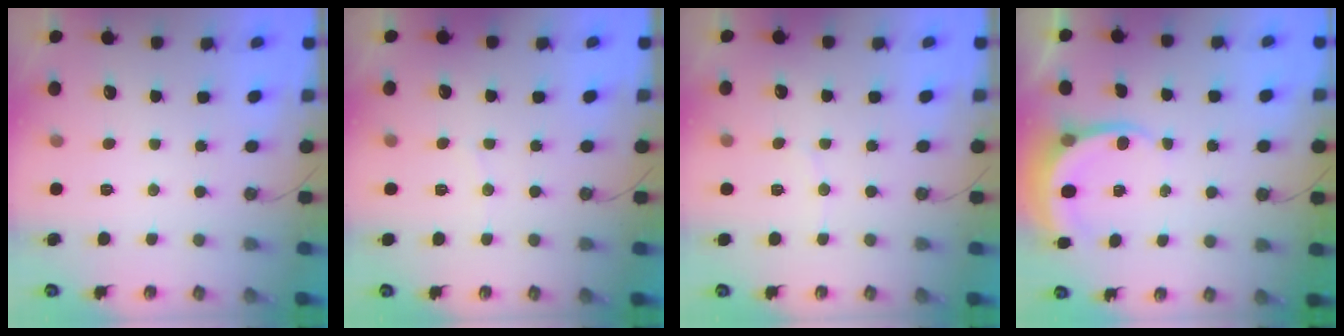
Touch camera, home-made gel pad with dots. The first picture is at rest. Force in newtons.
{"total": 2.0, "press": 1.8, "slide": 0.9}
{"total": 3.0, "press": 3.0, "slide": 0.2}
{"total": 6.3, "press": 6.3, "slide": 0.6}